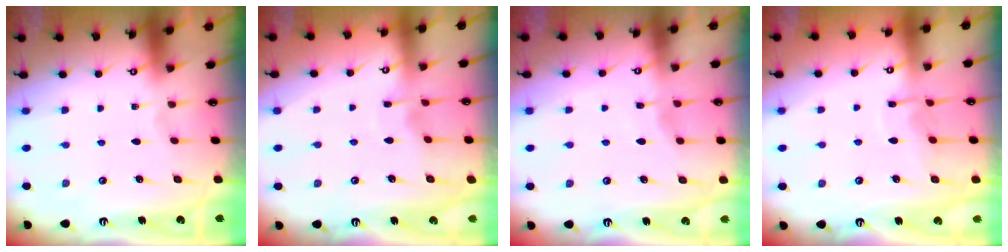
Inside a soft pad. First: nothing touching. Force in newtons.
{"total": 3.0, "press": 2.9, "slide": 0.4}
{"total": 2.6, "press": 2.5, "slide": 0.4}
{"total": 6.7, "press": 6.7, "slide": 0.5}